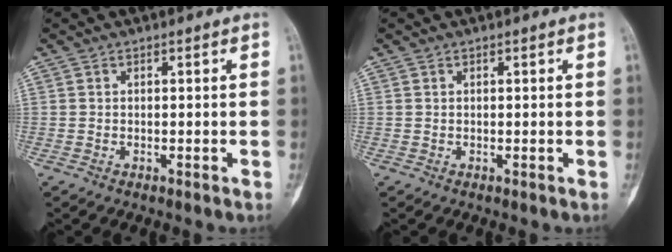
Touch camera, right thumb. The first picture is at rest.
{"total": 0.0}